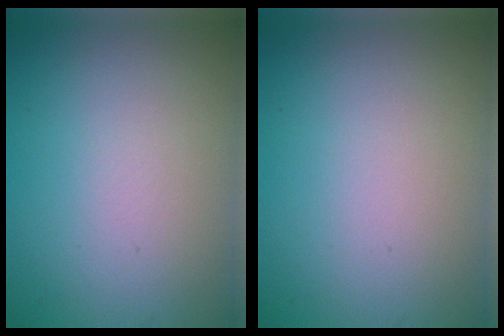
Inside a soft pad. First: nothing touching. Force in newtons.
{"total": 0.0}